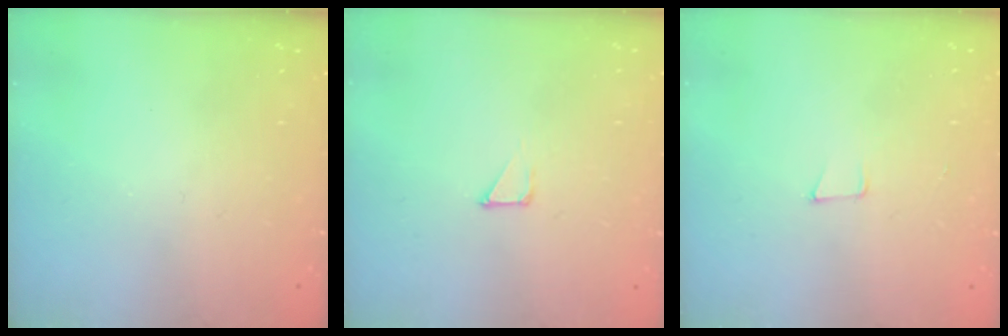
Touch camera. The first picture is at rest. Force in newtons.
{"total": 1.2, "press": 1.2, "slide": 0.0}
{"total": 4.6, "press": 3.6, "slide": 2.9}